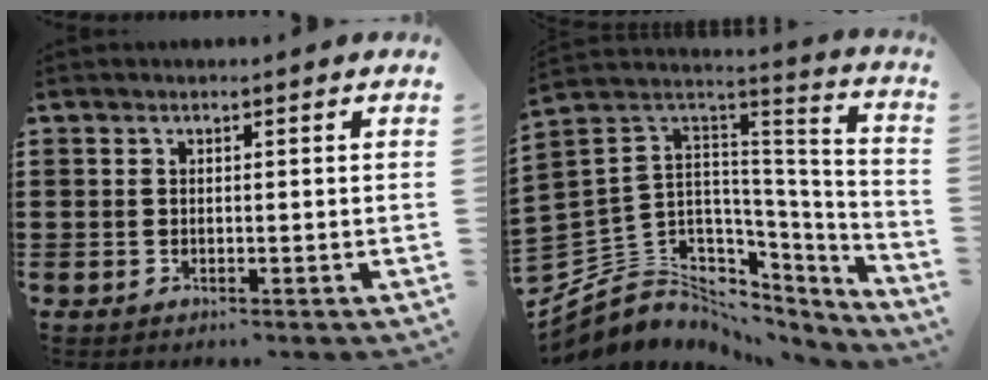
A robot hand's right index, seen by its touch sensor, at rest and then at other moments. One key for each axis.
{"total": 6.8, "fx": -1.4, "fy": 6.5, "fz": 1.4, "tx": -0.076, "ty": -0.031, "tz": -0.021}